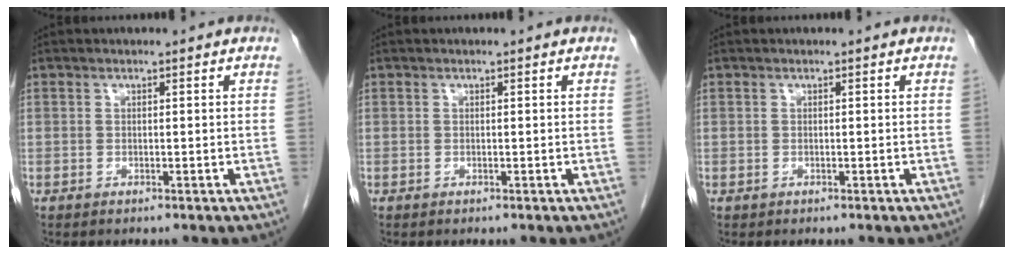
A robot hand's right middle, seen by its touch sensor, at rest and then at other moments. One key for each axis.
{"total": 0.0}
{"total": 0.0}